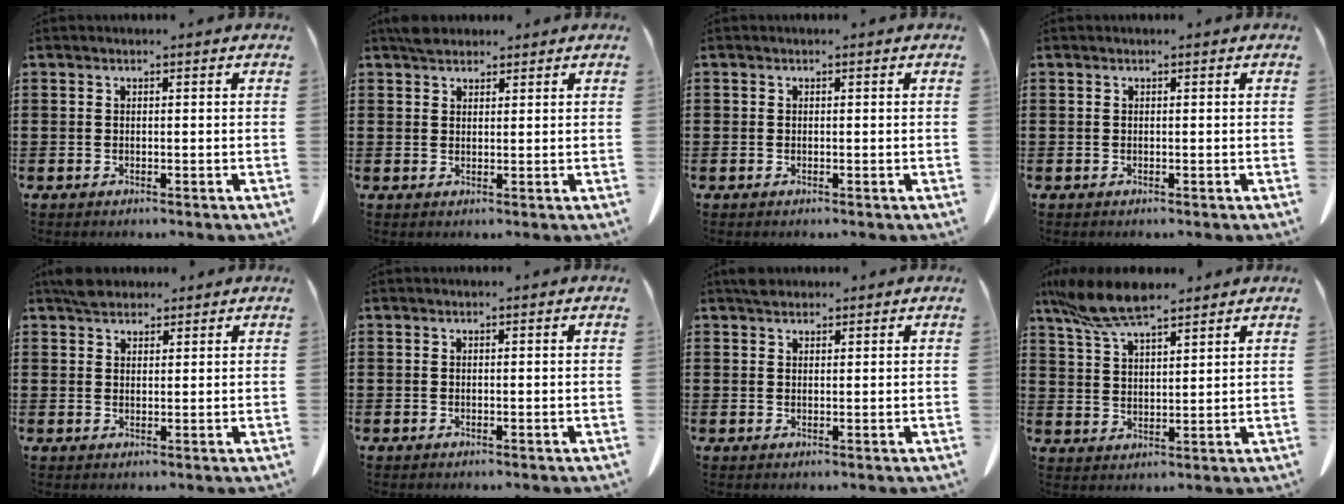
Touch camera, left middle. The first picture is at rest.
{"total": 2.3, "force": [2.0, 0.9, 0.5], "torque": [-0.016, 0.005, 0.040]}
{"total": 0.0}
{"total": 0.0}
{"total": 2.8, "force": [2.4, 1.1, 0.7], "torque": [-0.020, 0.006, 0.047]}
{"total": 0.0}
{"total": 1.8, "force": [1.6, 0.8, 0.3], "torque": [-0.011, 0.003, 0.031]}
{"total": 8.8, "force": [7.1, 2.0, 4.8], "torque": [-0.112, -0.013, 0.133]}